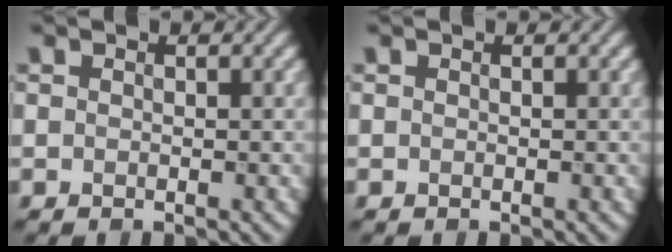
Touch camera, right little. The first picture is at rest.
{"total": 0.0}